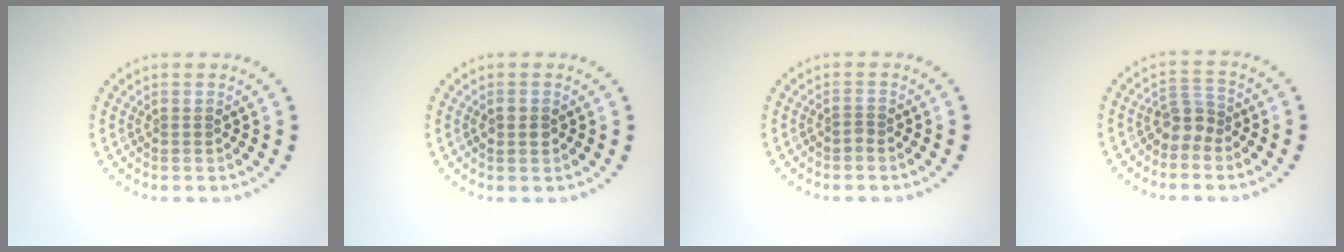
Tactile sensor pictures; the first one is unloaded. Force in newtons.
{"total": 1.7, "press": 1.6, "slide": 0.2}
{"total": 0.5, "press": 0.2, "slide": 0.5}
{"total": 2.2, "press": 1.7, "slide": 1.3}